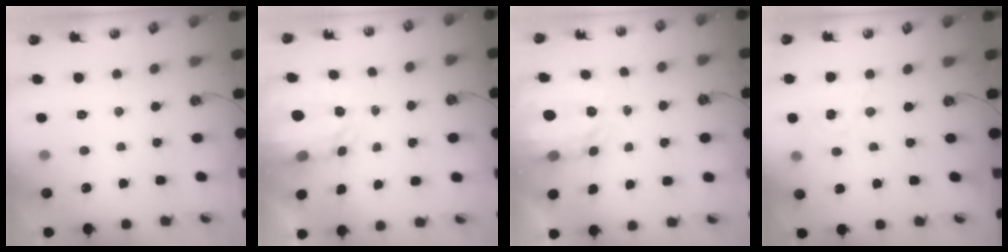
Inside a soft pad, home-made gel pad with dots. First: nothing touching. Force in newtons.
{"total": 3.3, "press": 3.3, "slide": 0.6}
{"total": 3.9, "press": 3.9, "slide": 0.4}
{"total": 1.4, "press": 1.4, "slide": 0.2}